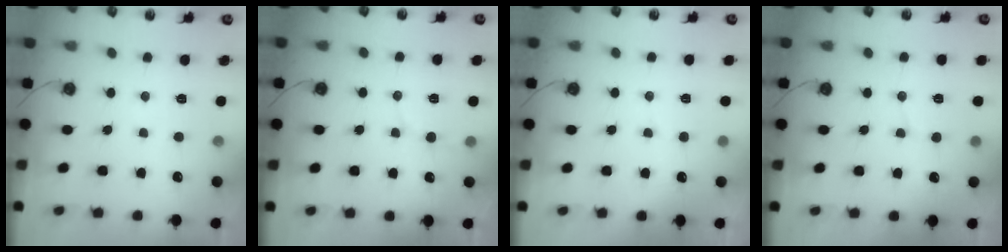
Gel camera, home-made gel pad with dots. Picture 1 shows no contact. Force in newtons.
{"total": 5.3, "press": 5.2, "slide": 0.5}
{"total": 5.3, "press": 5.3, "slide": 0.4}
{"total": 5.6, "press": 5.4, "slide": 1.3}